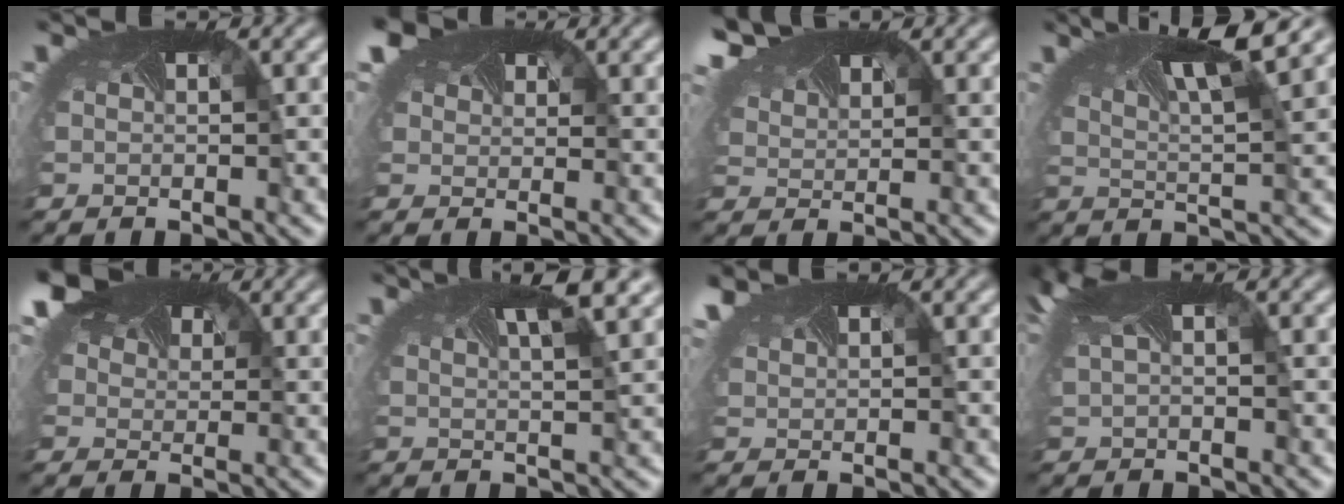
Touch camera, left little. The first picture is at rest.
{"total": 4.4, "force": [3.1, 2.6, 1.6], "torque": [-0.058, 0.004, 0.046]}
{"total": 4.6, "force": [3.9, 2.0, 1.3], "torque": [-0.063, 0.000, 0.072]}
{"total": 5.7, "force": [3.5, 1.1, 4.4], "torque": [-0.103, -0.005, 0.070]}
{"total": 7.7, "force": [4.8, 4.8, 3.7], "torque": [-0.107, 0.020, 0.079]}
{"total": 4.9, "force": [3.3, 1.1, 3.5], "torque": [-0.058, 0.006, 0.038]}
{"total": 2.7, "force": [2.1, 1.1, 1.4], "torque": [-0.055, -0.003, 0.044]}
{"total": 5.3, "force": [2.3, 2.7, 4.0], "torque": [-0.121, 0.017, 0.051]}